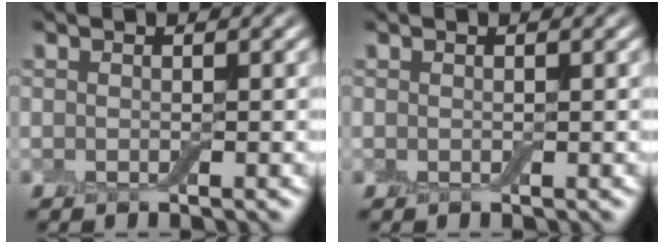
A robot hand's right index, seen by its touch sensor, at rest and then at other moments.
{"total": 0.0}